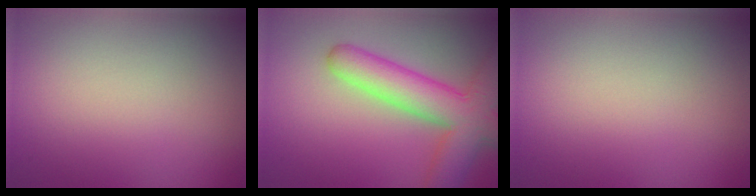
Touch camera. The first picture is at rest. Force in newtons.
{"total": 7.8, "press": 7.8, "slide": 0.4}
{"total": 0.0}